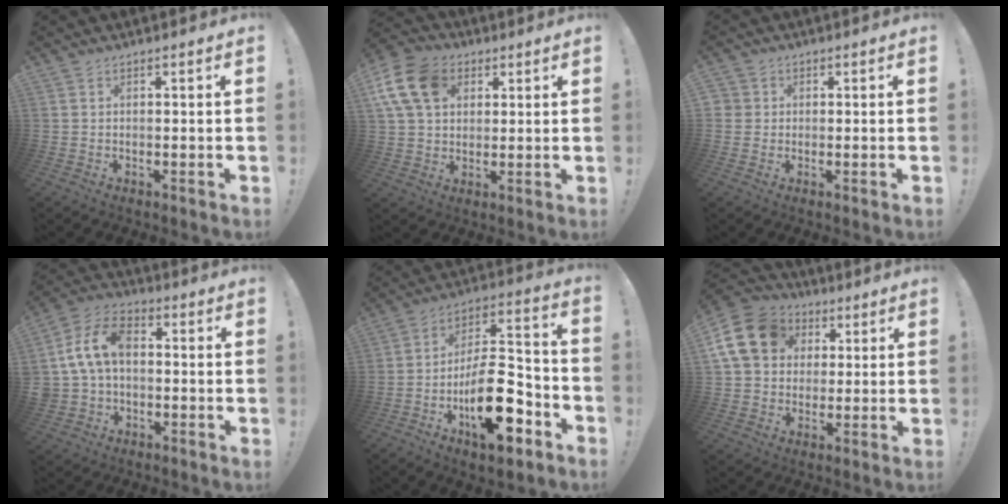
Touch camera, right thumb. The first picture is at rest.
{"total": 14.5, "force": [5.1, 10.8, 8.2], "torque": [-0.151, -0.009, 0.104]}
{"total": 2.1, "force": [0.0, 2.0, 0.5], "torque": [-0.010, 0.005, 0.002]}
{"total": 13.1, "force": [1.6, 9.5, 8.9], "torque": [-0.158, 0.014, 0.034]}
{"total": 21.3, "force": [-8.4, 9.5, 17.1], "torque": [-0.279, 0.055, -0.127]}
{"total": 16.5, "force": [4.7, 13.3, 8.6], "torque": [-0.141, -0.007, 0.092]}